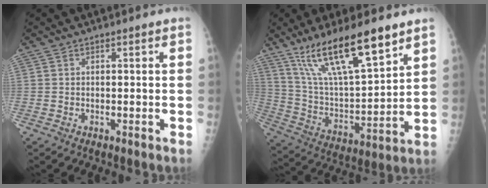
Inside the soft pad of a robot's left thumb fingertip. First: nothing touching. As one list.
[{"total": 19.7, "force": [13.1, 4.7, 13.9], "torque": [-0.229, -0.050, 0.250]}]